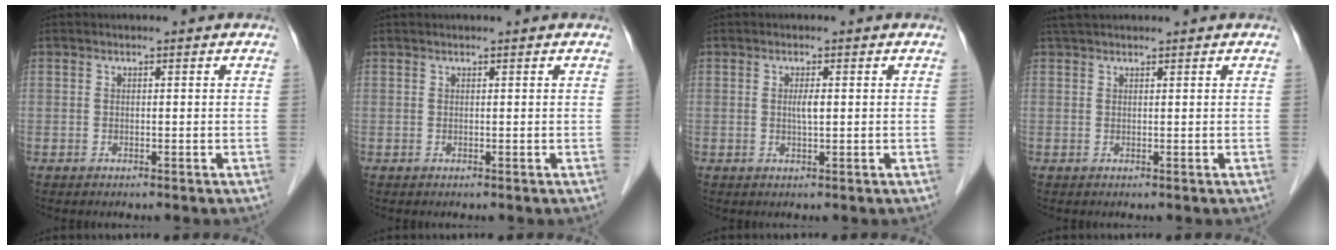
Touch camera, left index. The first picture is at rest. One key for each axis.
{"total": 0.7, "fx": 0.7, "fy": 0.0, "fz": 0.3, "tx": -0.006, "ty": 0.013, "tz": 0.015}
{"total": 1.5, "fx": 0.2, "fy": 0.2, "fz": 1.5, "tx": -0.029, "ty": 0.000, "tz": 0.003}
{"total": 3.4, "fx": 3.1, "fy": 0.5, "fz": 1.4, "tx": -0.023, "ty": 0.031, "tz": 0.054}